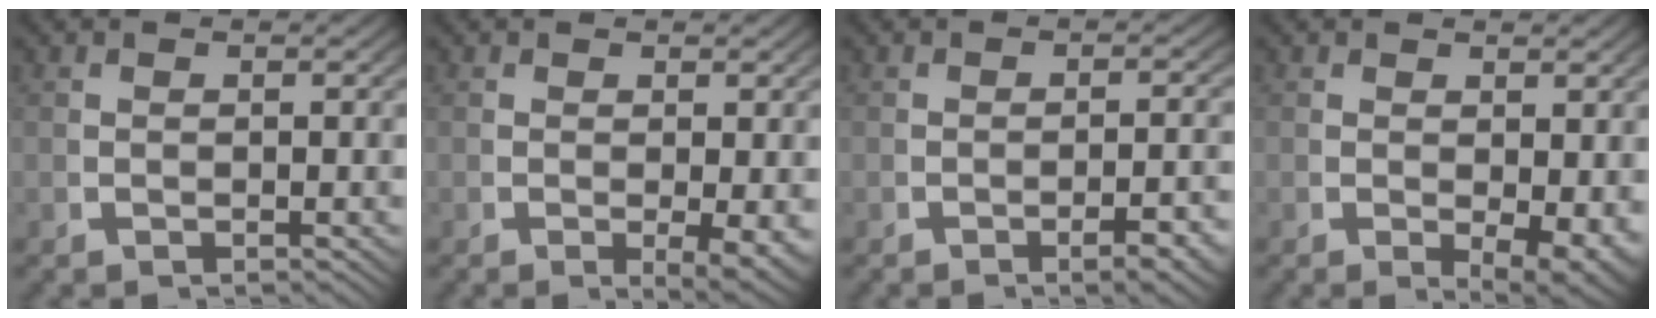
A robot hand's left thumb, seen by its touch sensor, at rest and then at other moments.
{"total": 3.2, "force": [-0.4, 1.0, 3.0], "torque": [-0.042, -0.015, 0.002]}
{"total": 2.6, "force": [-1.3, 0.5, 2.2], "torque": [-0.030, 0.004, -0.022]}
{"total": 3.3, "force": [-0.1, 1.5, 2.9], "torque": [-0.041, -0.019, 0.009]}